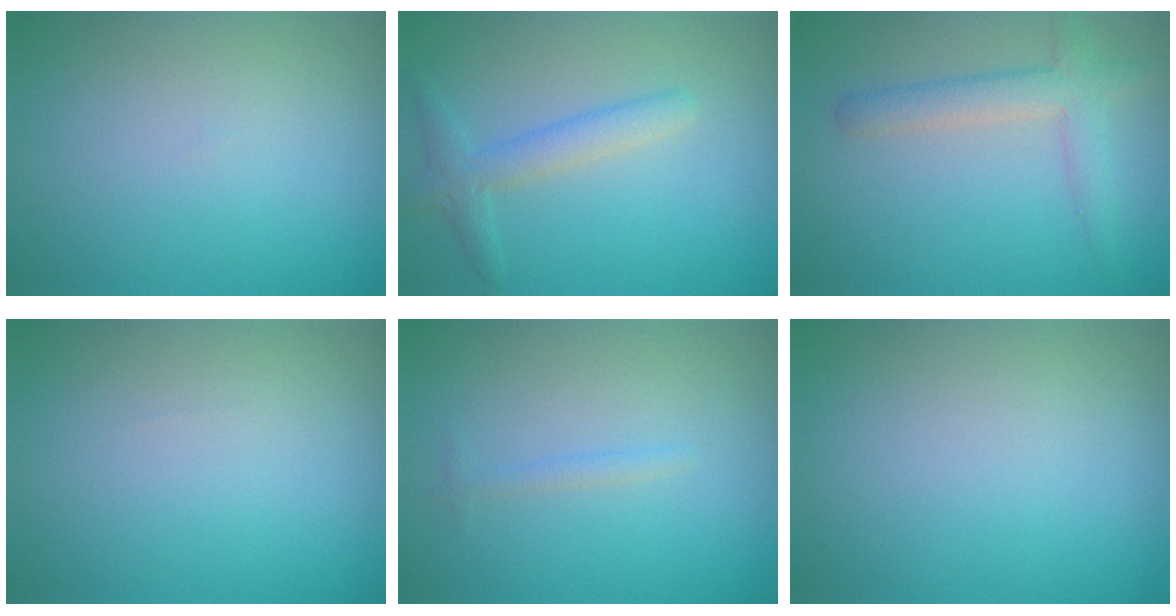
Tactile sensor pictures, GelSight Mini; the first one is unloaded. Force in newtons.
{"total": 2.5, "press": 2.5, "slide": 0.1}
{"total": 3.3, "press": 3.3, "slide": 0.1}
{"total": 0.0}
{"total": 0.8, "press": 0.8, "slide": 0.0}
{"total": 0.0}